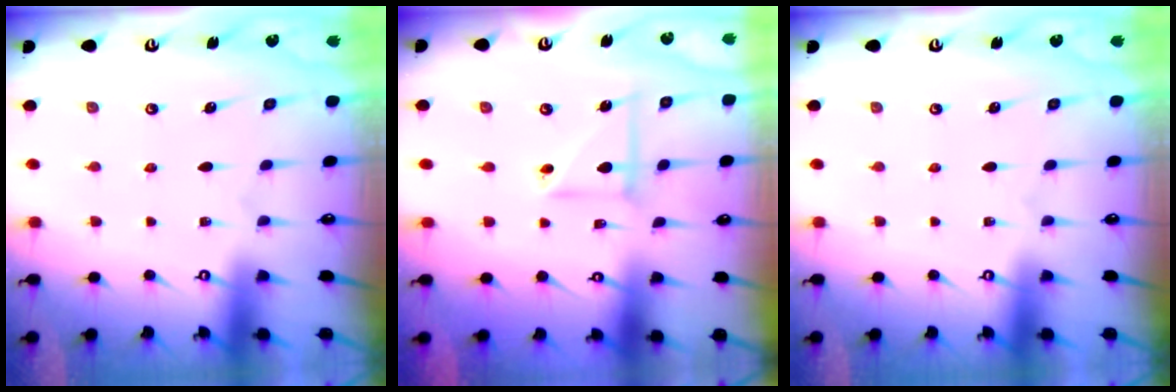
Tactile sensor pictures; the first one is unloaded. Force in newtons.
{"total": 6.3, "press": 6.3, "slide": 0.3}
{"total": 0.0}